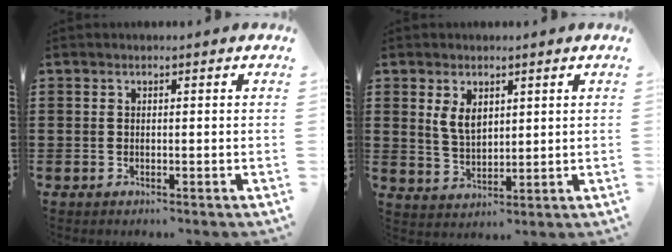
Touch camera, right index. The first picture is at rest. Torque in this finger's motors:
{"motor_torque": [0.12, -0.02, 0.20, 0.10]}